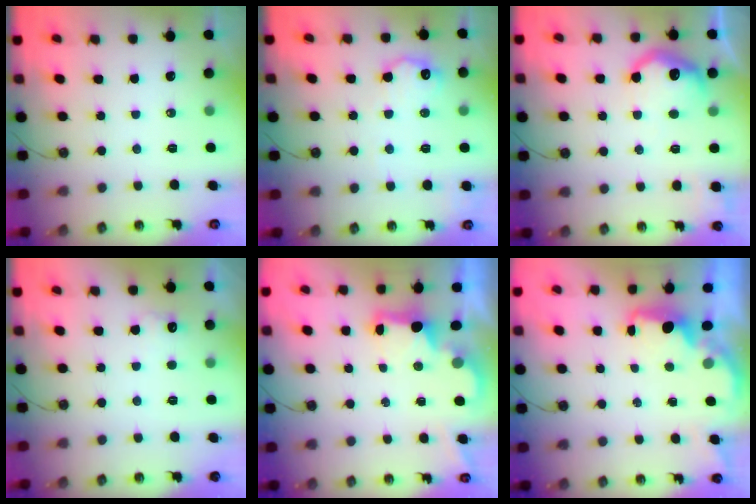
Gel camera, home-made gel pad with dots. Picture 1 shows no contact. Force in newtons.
{"total": 10.8, "press": 10.8, "slide": 0.3}
{"total": 12.4, "press": 12.4, "slide": 1.0}
{"total": 6.0, "press": 5.9, "slide": 1.2}
{"total": 2.3, "press": 2.2, "slide": 0.8}
{"total": 2.0, "press": 1.9, "slide": 0.8}